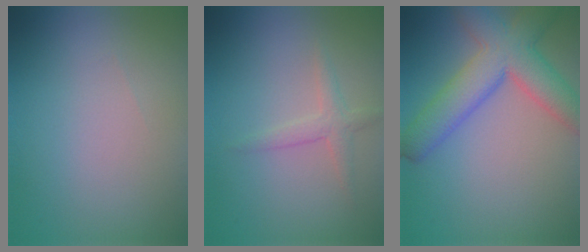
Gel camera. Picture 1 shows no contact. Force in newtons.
{"total": 1.7, "press": 1.7, "slide": 0.1}
{"total": 7.3, "press": 7.3, "slide": 0.4}